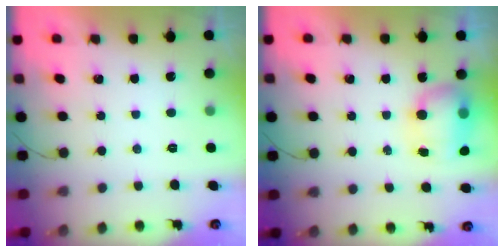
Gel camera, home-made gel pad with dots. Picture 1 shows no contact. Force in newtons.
{"total": 8.1, "press": 7.7, "slide": 2.4}